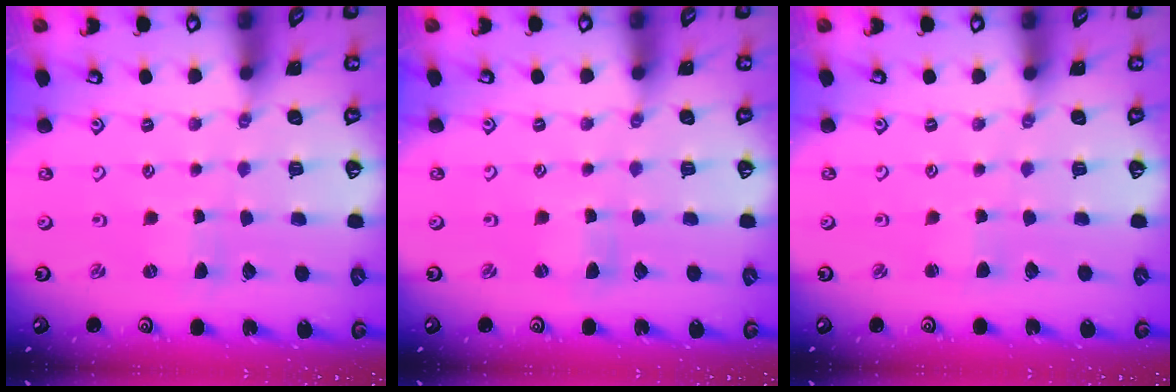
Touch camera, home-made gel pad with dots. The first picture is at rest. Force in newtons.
{"total": 0.7, "press": 0.7, "slide": 0.1}
{"total": 1.9, "press": 1.9, "slide": 0.2}